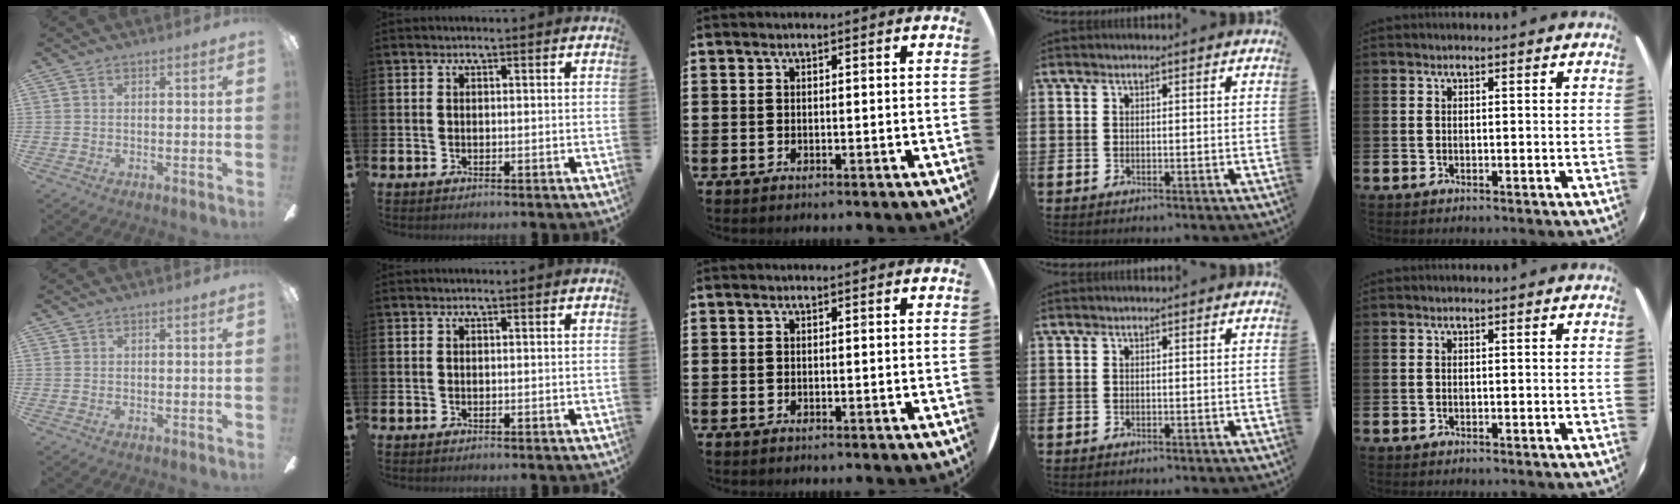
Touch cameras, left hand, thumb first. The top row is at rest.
{}